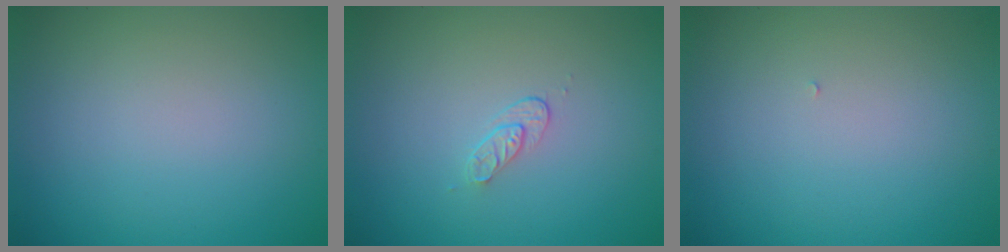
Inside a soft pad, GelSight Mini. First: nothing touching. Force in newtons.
{"total": 1.2, "press": 0.6, "slide": 1.0}
{"total": 0.0}